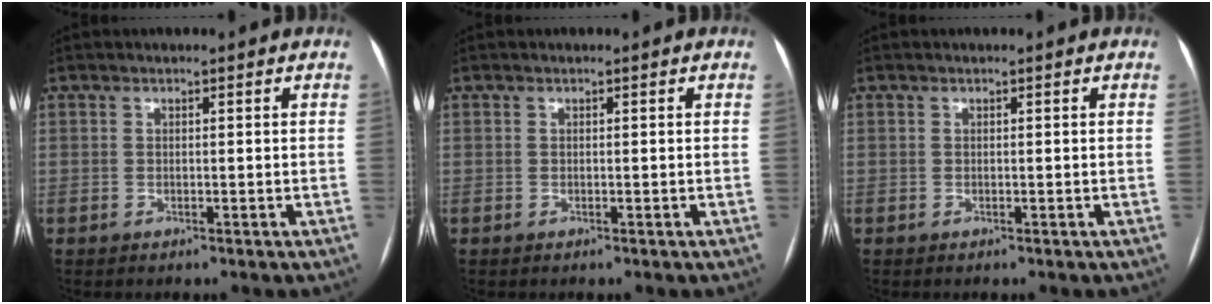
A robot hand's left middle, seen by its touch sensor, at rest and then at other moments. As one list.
[{"total": 0.0}, {"total": 0.0}]